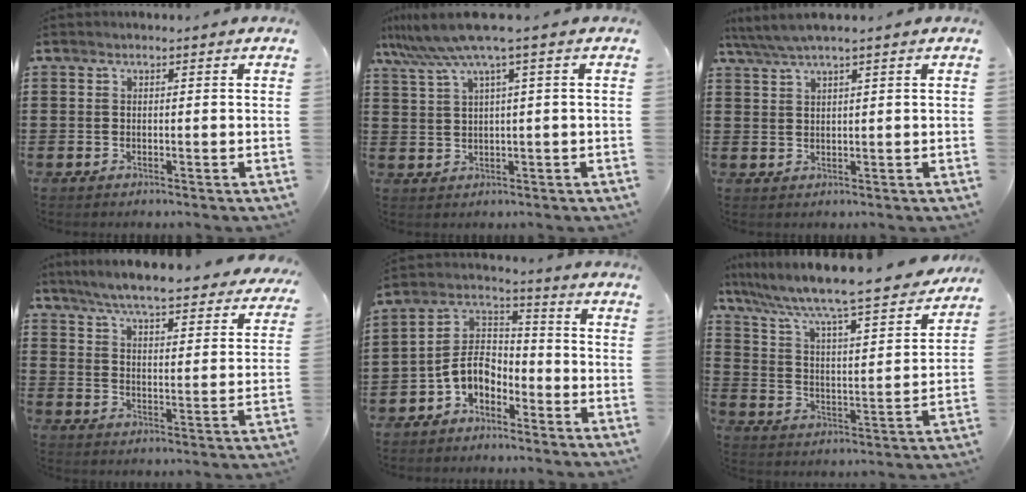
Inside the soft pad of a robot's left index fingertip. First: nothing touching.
{"total": 6.1, "force": [3.0, -0.5, 5.3], "torque": [-0.126, -0.021, 0.047]}
{"total": 2.4, "force": [1.7, -0.1, 1.8], "torque": [-0.037, 0.002, 0.029]}
{"total": 6.1, "force": [5.7, -0.3, 2.1], "torque": [-0.067, -0.042, 0.096]}
{"total": 5.9, "force": [-3.4, 3.7, 3.1], "torque": [-0.091, -0.005, -0.077]}
{"total": 7.6, "force": [6.6, 0.1, 3.8], "torque": [-0.106, -0.056, 0.101]}